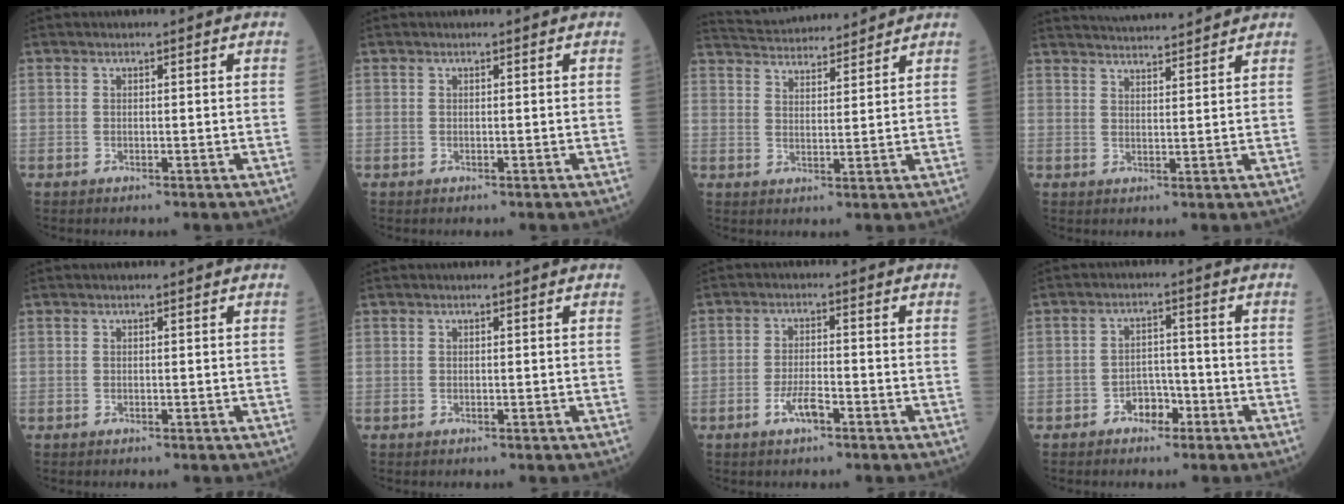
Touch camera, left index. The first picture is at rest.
{"total": 0.0}
{"total": 12.1, "force": [11.7, 1.6, 3.0], "torque": [-0.058, 0.027, 0.181]}
{"total": 10.1, "force": [9.7, 0.3, 2.9], "torque": [-0.051, 0.020, 0.141]}
{"total": 0.0}
{"total": 0.0}
{"total": 3.6, "force": [-2.1, 0.8, 2.8], "torque": [-0.059, 0.000, -0.040]}
{"total": 3.8, "force": [-2.3, 2.2, 1.9], "torque": [-0.028, 0.009, -0.039]}